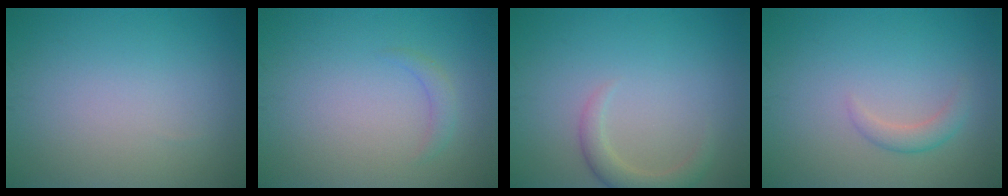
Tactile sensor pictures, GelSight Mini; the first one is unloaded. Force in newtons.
{"total": 1.1, "press": 1.1, "slide": 0.1}
{"total": 2.4, "press": 2.3, "slide": 0.3}
{"total": 1.6, "press": 1.6, "slide": 0.1}